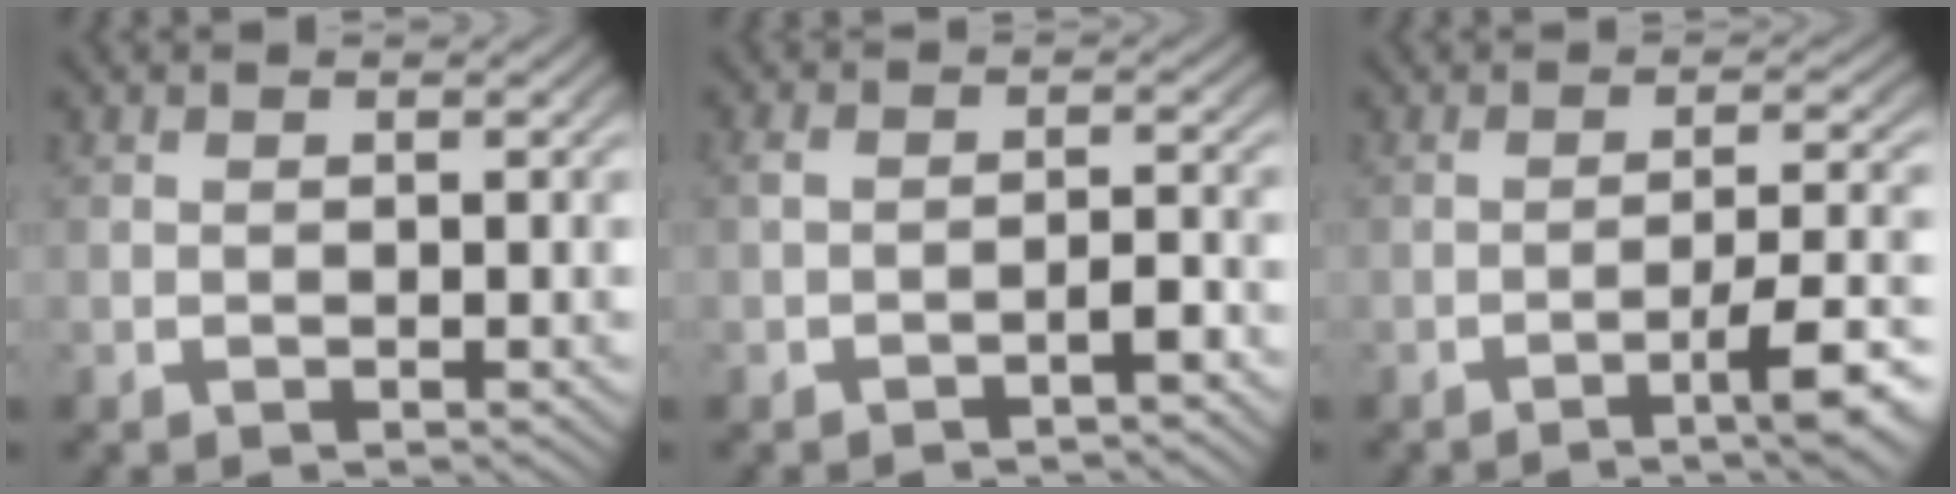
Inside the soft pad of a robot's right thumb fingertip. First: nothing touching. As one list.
[{"total": 1.8, "force": [-1.3, 0.5, 1.1], "torque": [-0.021, -0.003, -0.016]}, {"total": 5.7, "force": [-2.6, 1.5, 4.8], "torque": [-0.068, -0.002, -0.038]}]